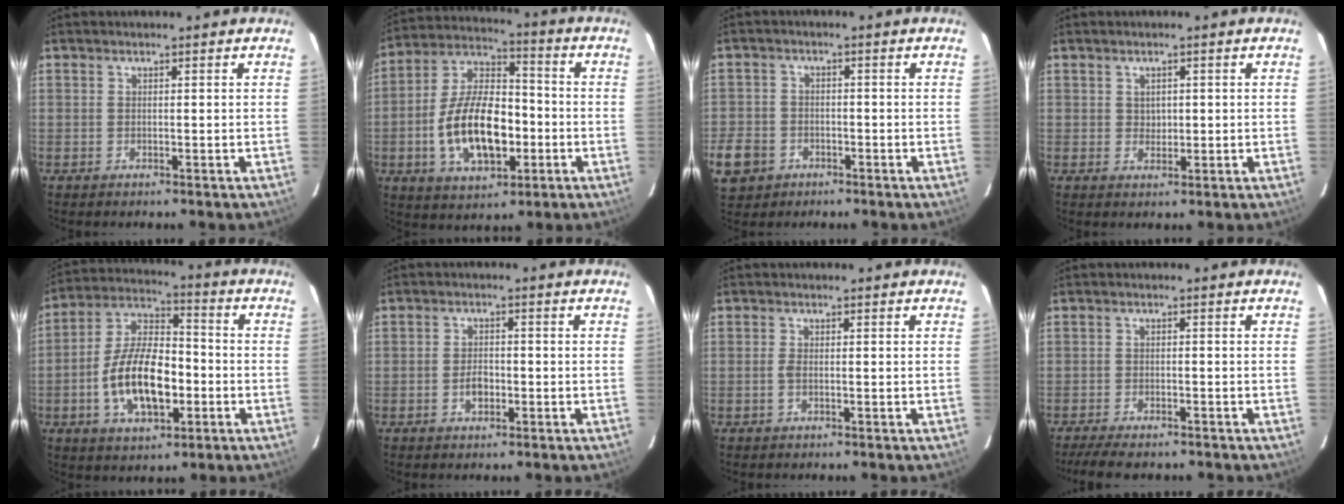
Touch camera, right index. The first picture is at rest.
{"total": 16.9, "force": [-4.0, 9.0, 13.8], "torque": [-0.273, 0.012, -0.061]}
{"total": 8.8, "force": [-4.0, 7.3, 3.1], "torque": [-0.100, 0.015, -0.061]}
{"total": 1.2, "force": [0.4, 1.0, 0.5], "torque": [-0.006, 0.004, 0.009]}
{"total": 15.4, "force": [-3.9, 7.7, 12.8], "torque": [-0.250, 0.012, -0.063]}
{"total": 3.9, "force": [-1.2, 2.3, 3.0], "torque": [-0.058, 0.002, -0.019]}
{"total": 1.3, "force": [-0.3, 0.5, 1.1], "torque": [-0.026, 0.000, -0.008]}
{"total": 7.2, "force": [-6.0, 1.8, 3.5], "torque": [-0.086, -0.020, -0.100]}